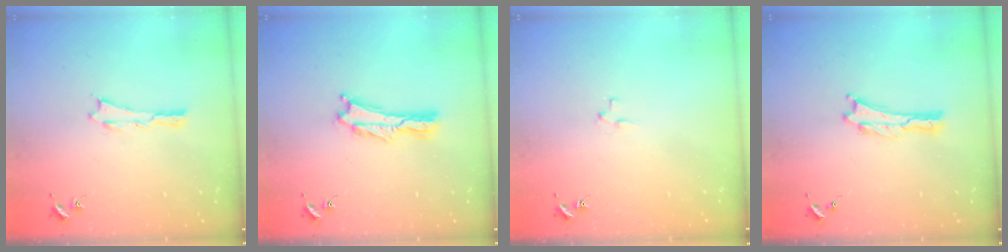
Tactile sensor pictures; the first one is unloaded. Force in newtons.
{"total": 1.2, "press": 1.1, "slide": 0.3}
{"total": 1.9, "press": 1.9, "slide": 0.2}
{"total": 0.0}